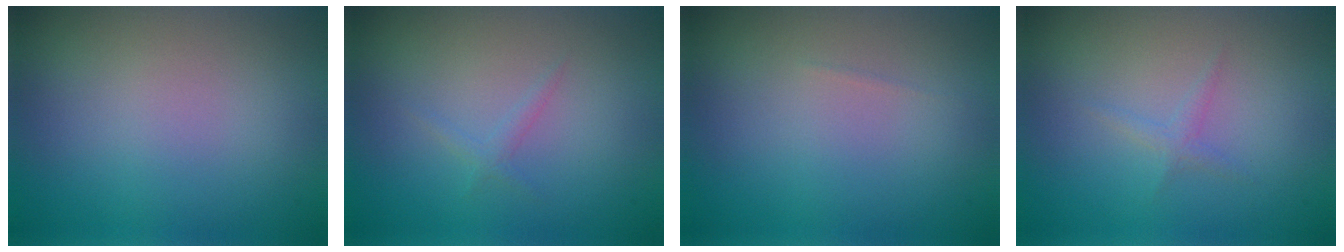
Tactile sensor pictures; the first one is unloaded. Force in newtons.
{"total": 0.7, "press": 0.7, "slide": 0.1}
{"total": 0.0}
{"total": 0.9, "press": 0.9, "slide": 0.1}